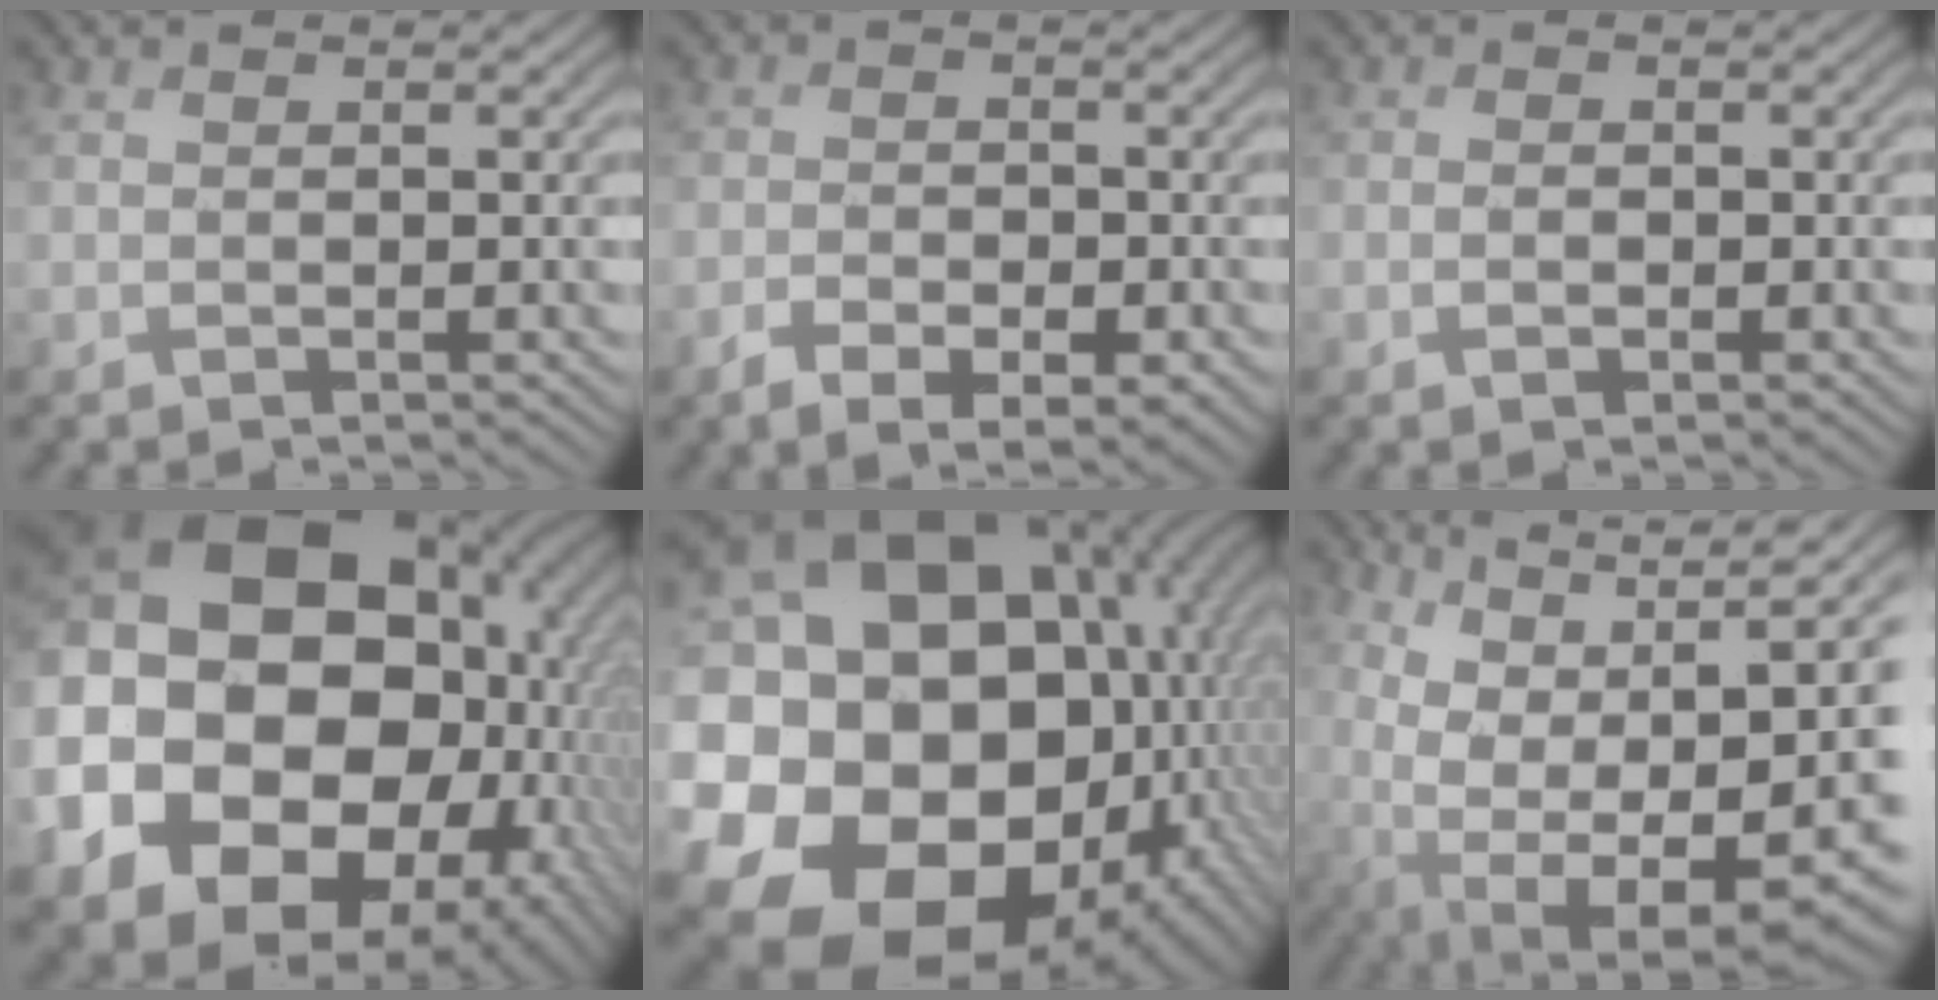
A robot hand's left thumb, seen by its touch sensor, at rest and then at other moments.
{"total": 5.3, "force": [-3.8, 2.4, 2.8], "torque": [-0.045, -0.012, -0.053]}
{"total": 1.1, "force": [-1.1, 0.2, -0.1], "torque": [0.001, 0.000, -0.012]}
{"total": 25.0, "force": [-2.3, 21.0, 13.4], "torque": [-0.297, -0.059, -0.041]}
{"total": 25.0, "force": [-2.5, 21.3, 12.8], "torque": [-0.294, -0.017, -0.039]}
{"total": 17.7, "force": [-3.4, 10.1, 14.1], "torque": [-0.208, -0.046, -0.007]}